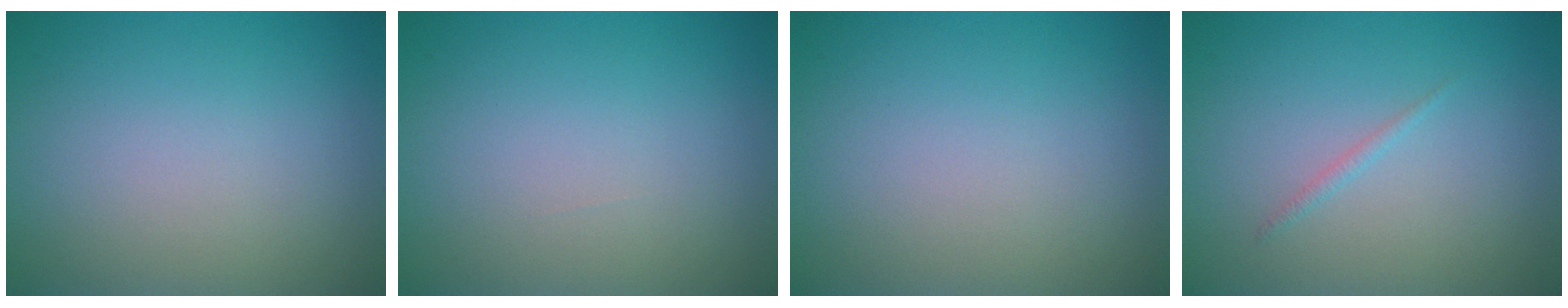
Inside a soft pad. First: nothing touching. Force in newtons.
{"total": 0.0}
{"total": 0.0}
{"total": 0.6, "press": 0.6, "slide": 0.0}